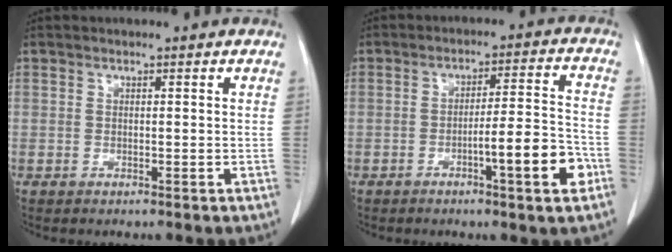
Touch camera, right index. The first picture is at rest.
{"total": 9.3, "force": [-3.9, 0.4, 8.5], "torque": [-0.120, 0.007, -0.057]}